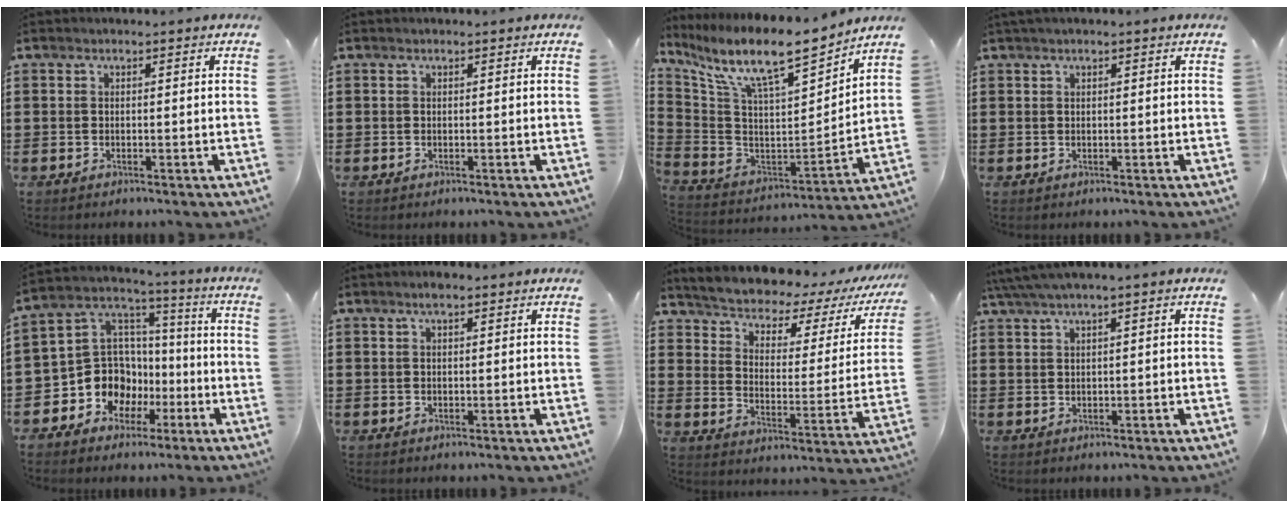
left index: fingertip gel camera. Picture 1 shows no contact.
{"total": 0.0}
{"total": 11.2, "force": [8.8, 1.7, 6.6], "torque": [-0.157, -0.063, 0.145]}
{"total": 0.6, "force": [0.1, -0.1, 0.6], "torque": [-0.011, -0.002, 0.002]}
{"total": 10.4, "force": [-4.0, 9.3, 2.5], "torque": [-0.096, 0.001, -0.069]}
{"total": 1.7, "force": [1.0, 0.2, 1.3], "torque": [-0.026, 0.001, 0.017]}
{"total": 2.9, "force": [2.5, 0.8, 1.3], "torque": [-0.046, -0.032, 0.031]}
{"total": 1.9, "force": [0.8, -0.3, 1.7], "torque": [-0.031, -0.002, 0.013]}